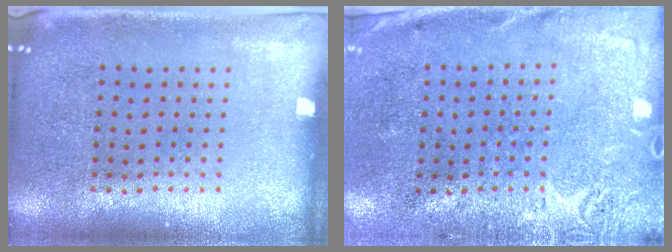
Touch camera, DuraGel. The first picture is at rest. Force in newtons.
{"total": 2.8, "press": 2.2, "slide": 1.7}